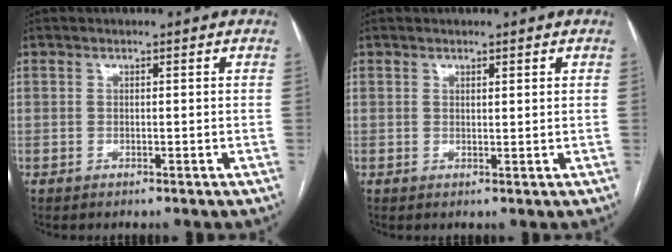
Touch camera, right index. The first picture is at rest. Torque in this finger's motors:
{"motor_torque": [-0.30, -0.14, -0.03, -0.01]}